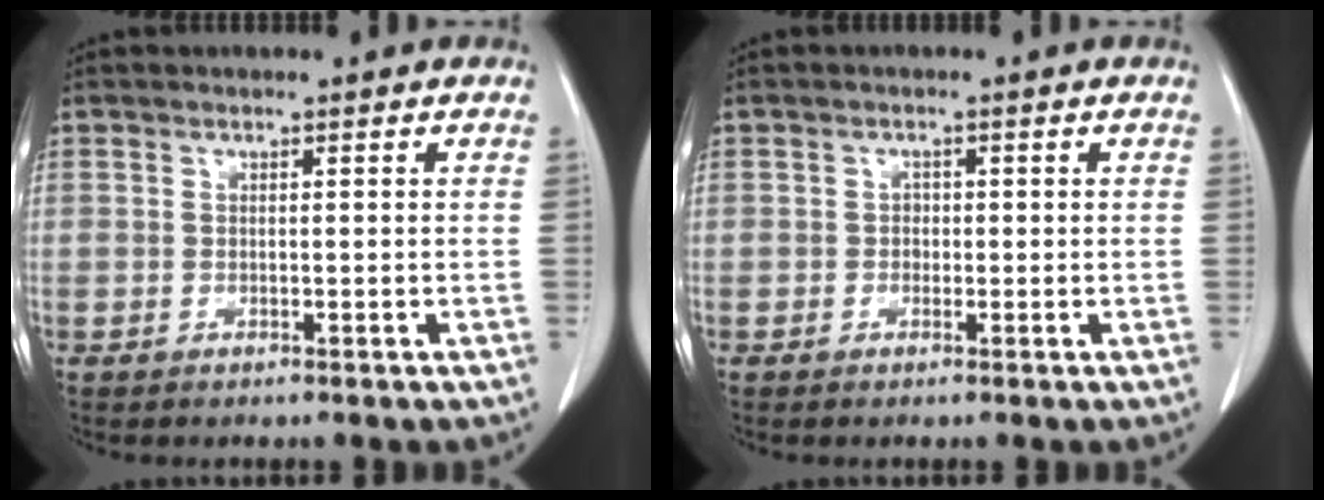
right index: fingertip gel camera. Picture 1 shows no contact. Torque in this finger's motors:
{"motor_torque": [0.15, -0.07, 0.00, 0.01]}